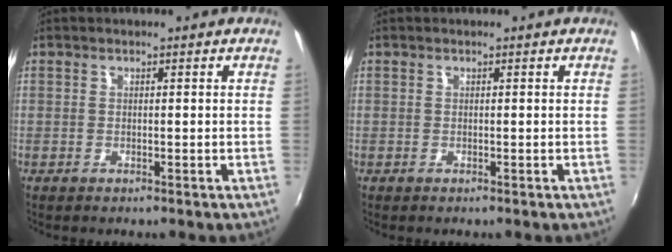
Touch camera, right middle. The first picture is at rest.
{"total": 0.0}